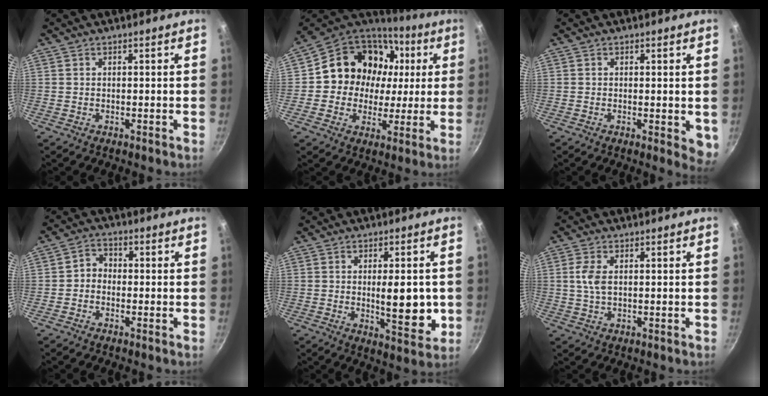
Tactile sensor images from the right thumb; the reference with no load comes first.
{"total": 18.3, "force": [3.5, 15.8, 8.7], "torque": [-0.125, 0.020, 0.054]}
{"total": 4.0, "force": [-0.3, 1.6, 3.6], "torque": [-0.043, -0.012, -0.005]}
{"total": 3.2, "force": [-0.9, 2.7, 1.5], "torque": [-0.010, 0.017, -0.026]}
{"total": 10.3, "force": [-0.6, 4.1, 9.4], "torque": [-0.113, -0.019, -0.004]}
{"total": 4.1, "force": [0.7, 2.2, 3.4], "torque": [-0.073, 0.003, 0.013]}